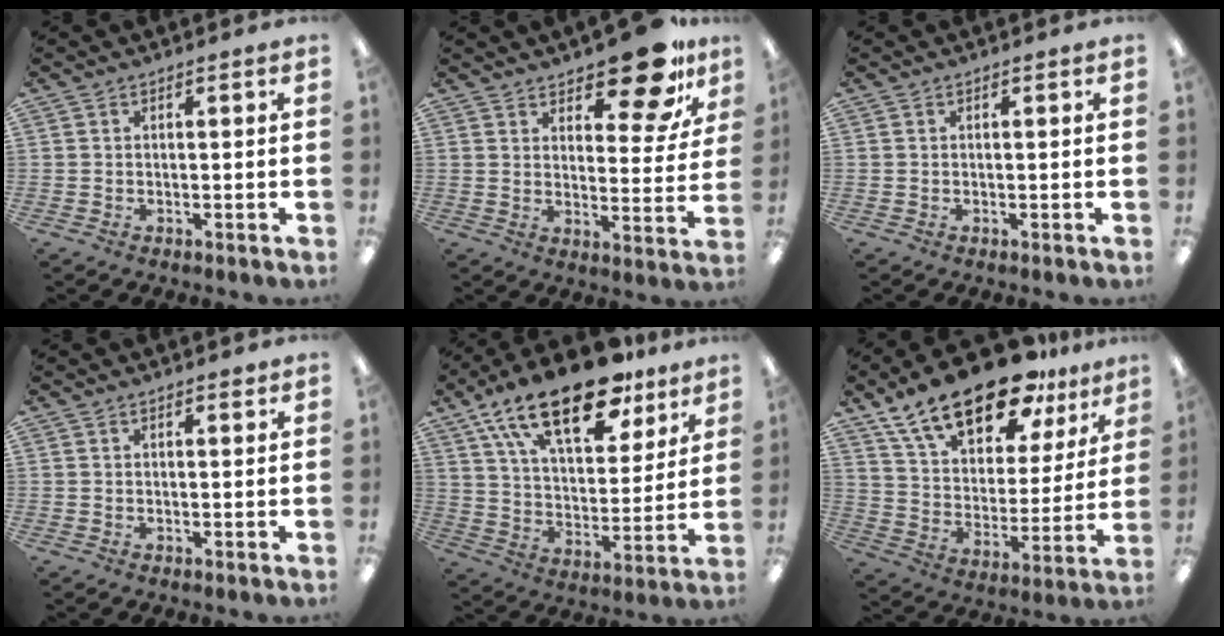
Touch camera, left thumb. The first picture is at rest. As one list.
[{"total": 14.0, "force": [10.7, 4.9, 7.5], "torque": [-0.089, -0.070, 0.181]}, {"total": 0.0}, {"total": 1.4, "force": [1.1, 0.4, 0.8], "torque": [-0.008, -0.003, 0.017]}, {"total": 23.6, "force": [16.1, 9.7, 14.3], "torque": [-0.238, -0.088, 0.276]}, {"total": 21.9, "force": [15.6, 9.2, 12.3], "torque": [-0.208, -0.092, 0.272]}]